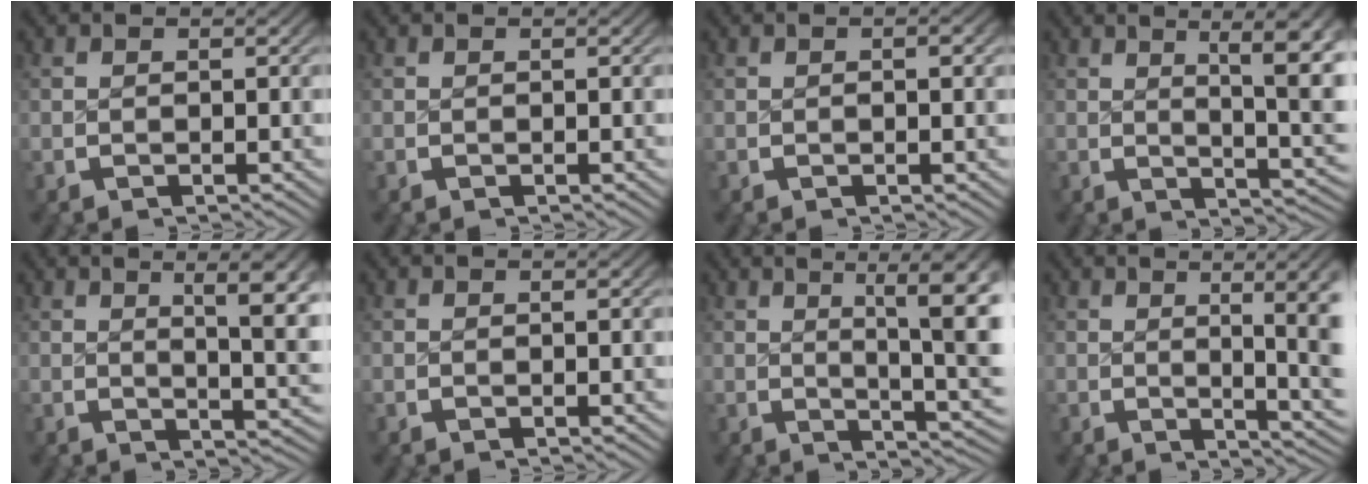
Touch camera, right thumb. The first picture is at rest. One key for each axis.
{"total": 0.0}
{"total": 0.7, "fx": -0.1, "fy": 0.3, "fz": 0.6, "tx": -0.009, "ty": 0.000, "tz": -0.002}
{"total": 7.8, "fx": 1.3, "fy": 3.1, "fz": 7.0, "tx": -0.085, "ty": -0.010, "tz": 0.025}
{"total": 6.9, "fx": 1.5, "fy": 2.5, "fz": 6.3, "tx": -0.071, "ty": -0.006, "tz": 0.028}
{"total": 0.0}
{"total": 9.5, "fx": 2.0, "fy": 4.0, "fz": 8.4, "tx": -0.101, "ty": -0.001, "tz": 0.027}
{"total": 7.5, "fx": 0.3, "fy": 3.1, "fz": 6.9, "tx": -0.081, "ty": -0.008, "tz": 0.008}